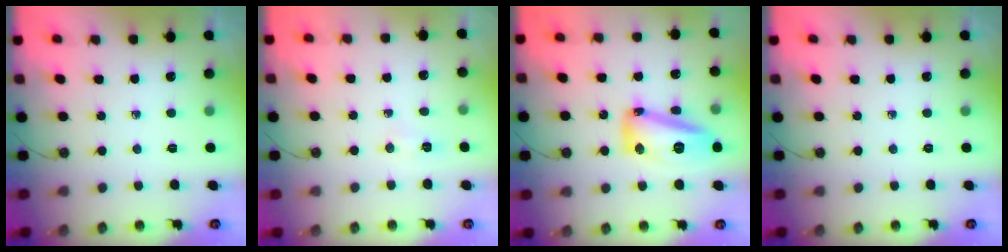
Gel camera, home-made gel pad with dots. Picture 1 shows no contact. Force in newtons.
{"total": 2.9, "press": 2.9, "slide": 0.3}
{"total": 14.9, "press": 14.8, "slide": 1.1}
{"total": 0.0}